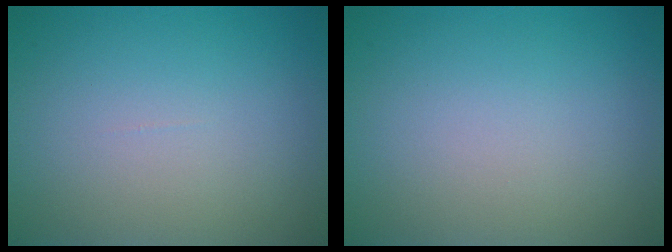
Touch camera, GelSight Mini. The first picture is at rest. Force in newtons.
{"total": 0.0}